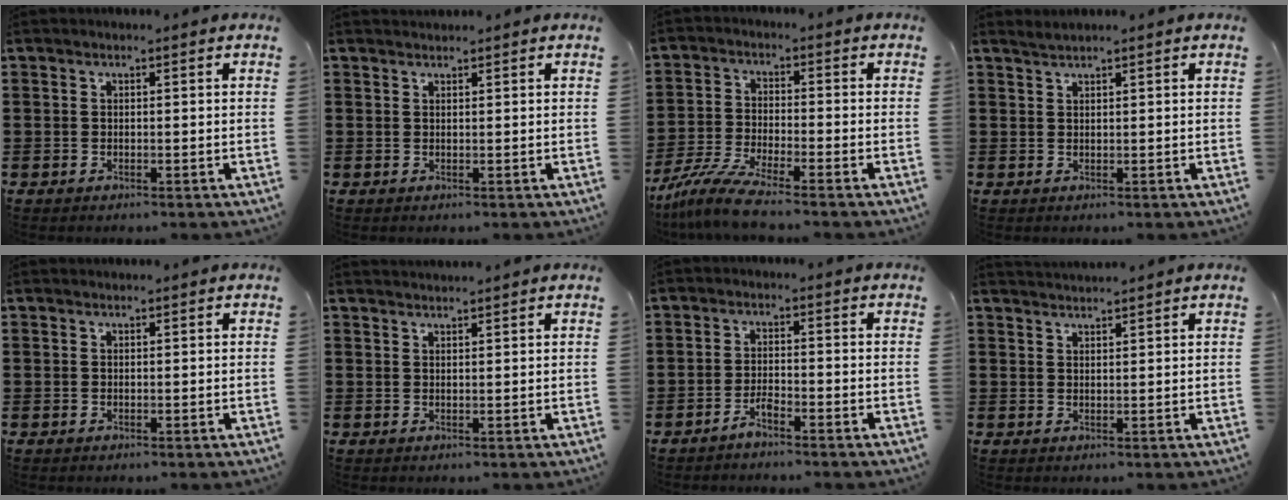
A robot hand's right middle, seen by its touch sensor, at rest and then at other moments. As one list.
[{"total": 0.9, "force": [0.9, 0.3, -0.2], "torque": [0.001, 0.000, 0.018]}, {"total": 6.5, "force": [-5.4, 0.2, 3.6], "torque": [-0.091, -0.020, -0.107]}, {"total": 1.2, "force": [1.2, -0.3, 0.3], "torque": [-0.007, -0.001, 0.023]}, {"total": 0.0}, {"total": 1.4, "force": [1.4, -0.2, 0.0], "torque": [-0.002, -0.001, 0.027]}, {"total": 2.4, "force": [-2.1, 0.2, 1.1], "torque": [-0.023, 0.005, -0.040]}, {"total": 1.7, "force": [1.7, -0.1, -0.1], "torque": [-0.003, 0.002, 0.033]}]